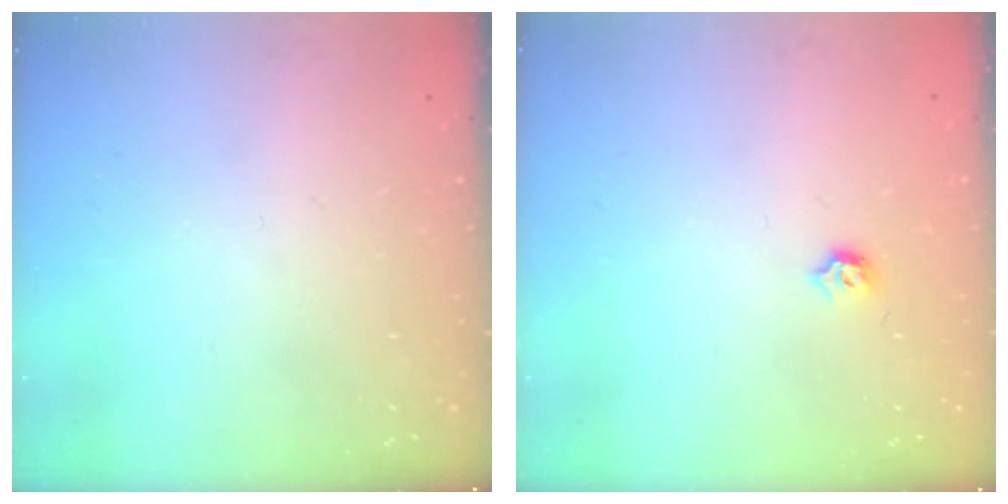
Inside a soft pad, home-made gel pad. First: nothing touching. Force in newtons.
{"total": 3.4, "press": 3.3, "slide": 0.5}